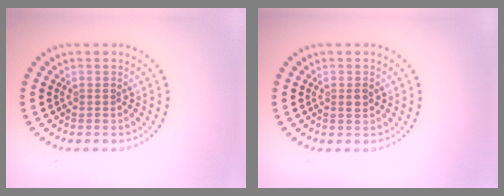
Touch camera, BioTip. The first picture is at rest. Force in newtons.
{"total": 1.0, "press": 1.0, "slide": 0.2}